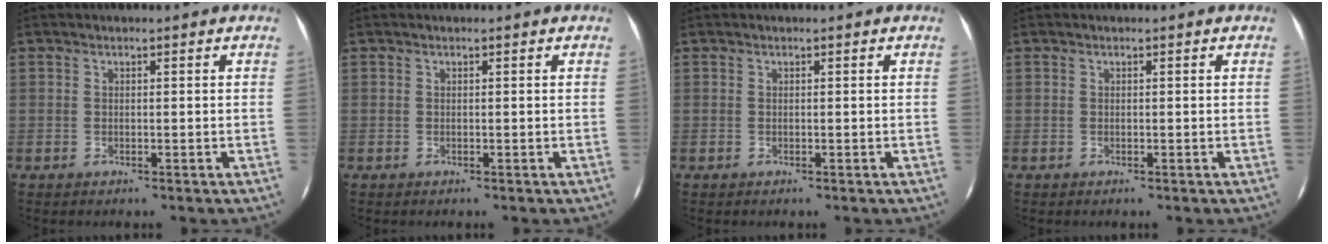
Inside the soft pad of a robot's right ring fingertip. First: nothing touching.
{"total": 0.0}
{"total": 0.0}
{"total": 0.0}